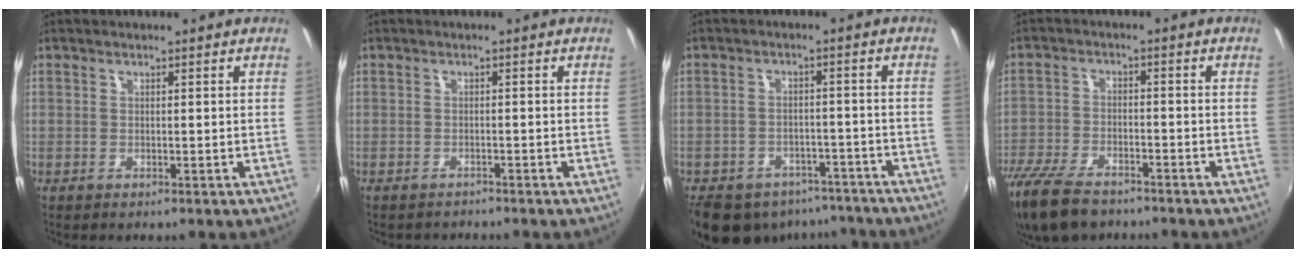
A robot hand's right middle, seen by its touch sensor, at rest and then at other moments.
{"total": 1.5, "force": [-1.5, 0.4, 0.1], "torque": [-0.006, -0.003, -0.022]}
{"total": 17.4, "force": [-13.0, 9.5, 6.6], "torque": [-0.157, 0.010, -0.160]}
{"total": 14.7, "force": [-11.2, 5.9, 7.4], "torque": [-0.188, -0.035, -0.207]}